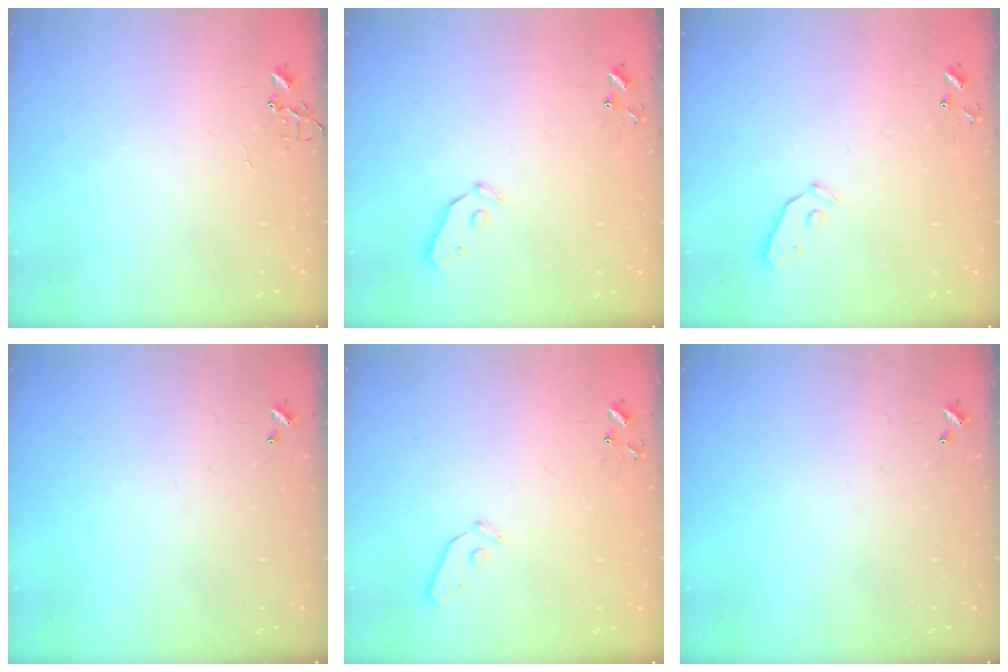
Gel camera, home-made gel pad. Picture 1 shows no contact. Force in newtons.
{"total": 4.1, "press": 4.0, "slide": 0.8}
{"total": 3.9, "press": 3.9, "slide": 0.3}
{"total": 0.0}
{"total": 6.2, "press": 6.1, "slide": 0.7}
{"total": 0.0}